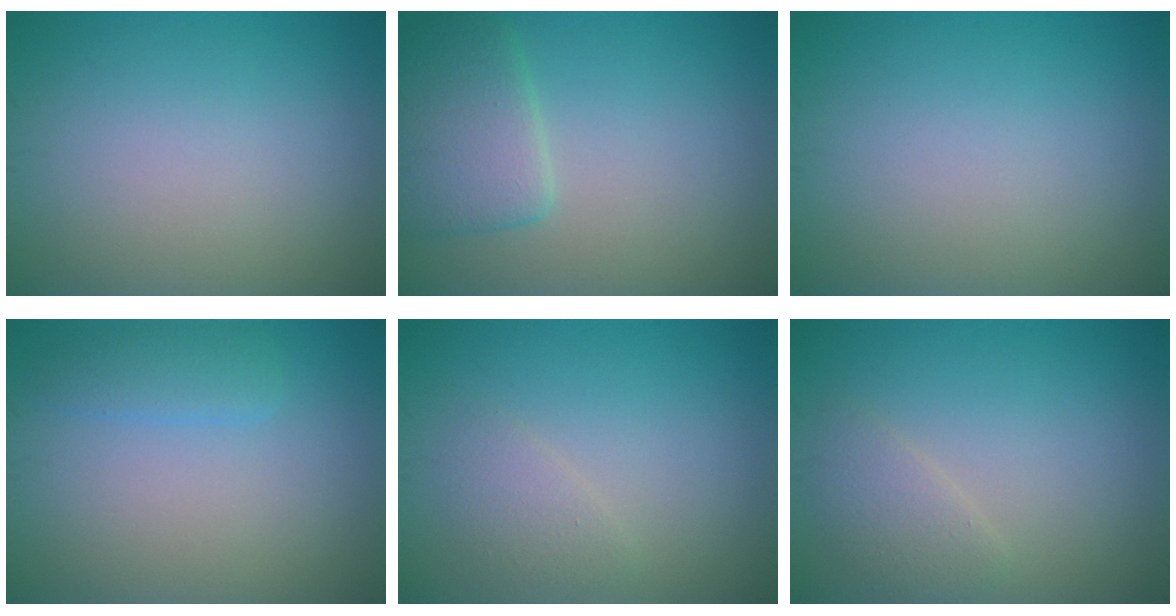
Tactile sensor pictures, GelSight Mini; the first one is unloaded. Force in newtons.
{"total": 4.2, "press": 4.2, "slide": 0.2}
{"total": 0.0}
{"total": 1.8, "press": 1.8, "slide": 0.2}
{"total": 1.5, "press": 1.5, "slide": 0.1}
{"total": 2.0, "press": 2.0, "slide": 0.2}